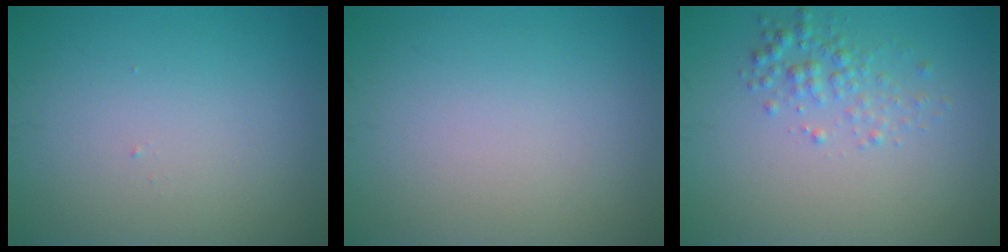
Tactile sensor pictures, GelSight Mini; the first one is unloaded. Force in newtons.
{"total": 0.0}
{"total": 2.0, "press": 2.0, "slide": 0.1}